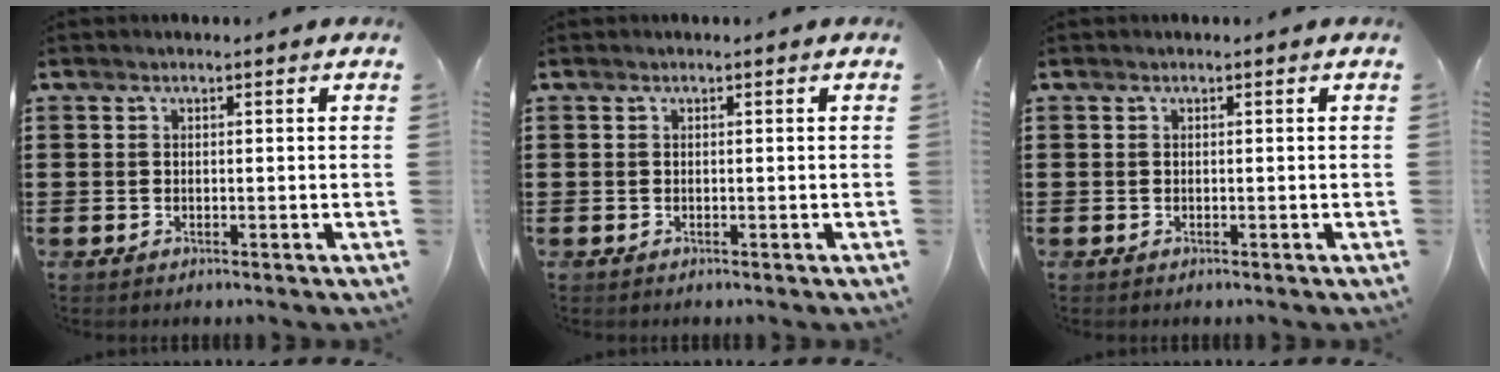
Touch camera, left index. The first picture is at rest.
{"total": 0.0}
{"total": 0.0}